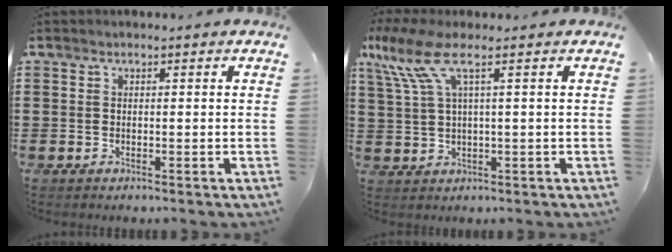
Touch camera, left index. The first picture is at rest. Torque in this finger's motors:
{"motor_torque": [1.16, -0.98, 0.28, 0.21]}